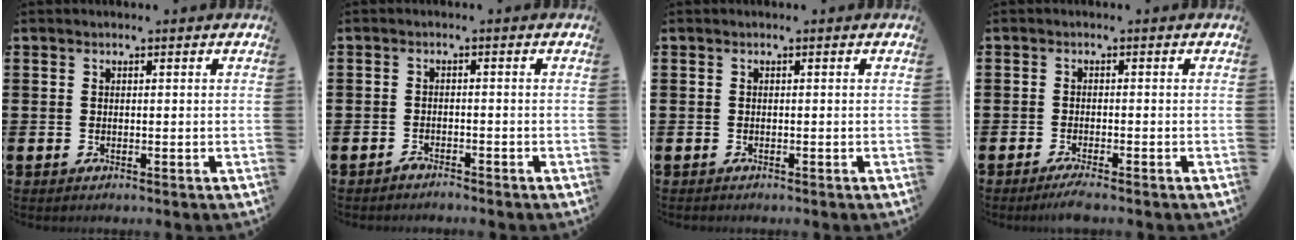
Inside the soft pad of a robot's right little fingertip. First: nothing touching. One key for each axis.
{"total": 1.3, "fx": -1.2, "fy": 0.0, "fz": -0.2, "tx": -0.002, "ty": 0.003, "tz": -0.026}
{"total": 0.0}
{"total": 1.8, "fx": -1.3, "fy": 0.1, "fz": 1.3, "tx": -0.021, "ty": 0.001, "tz": -0.024}